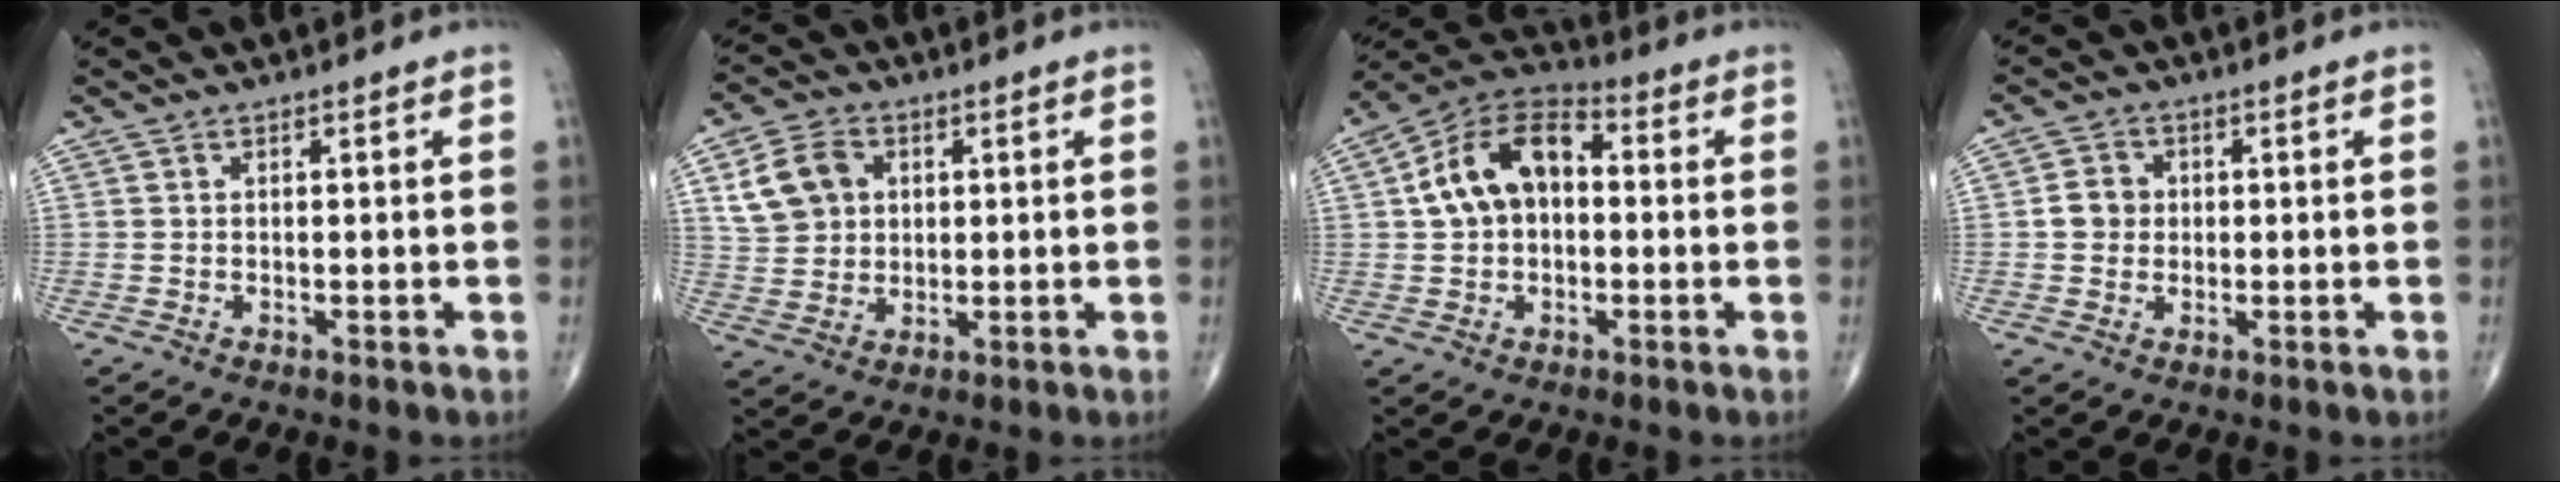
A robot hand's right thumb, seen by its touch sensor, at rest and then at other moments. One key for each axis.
{"total": 8.9, "fx": 2.8, "fy": 7.1, "fz": 4.6, "tx": -0.069, "ty": 0.000, "tz": 0.055}
{"total": 13.1, "fx": 1.2, "fy": 8.7, "fz": 9.8, "tx": -0.156, "ty": 0.034, "tz": 0.007}
{"total": 2.6, "fx": -0.2, "fy": 2.5, "fz": 0.9, "tx": -0.001, "ty": 0.006, "tz": -0.008}